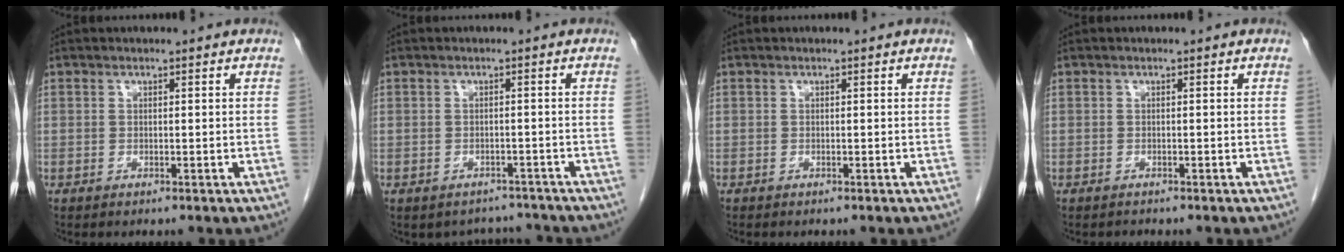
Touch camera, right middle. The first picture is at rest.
{"total": 4.2, "force": [-3.8, 1.7, -0.4], "torque": [0.008, 0.016, -0.046]}
{"total": 0.0}
{"total": 0.0}